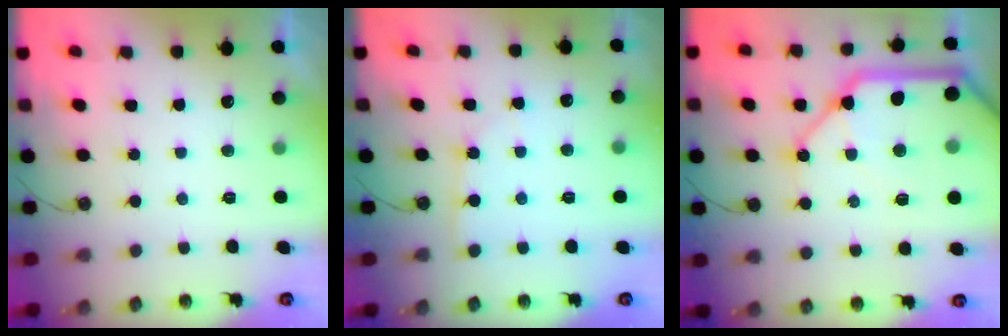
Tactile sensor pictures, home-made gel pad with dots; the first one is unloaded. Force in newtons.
{"total": 2.6, "press": 2.6, "slide": 0.3}
{"total": 25.1, "press": 24.9, "slide": 3.4}